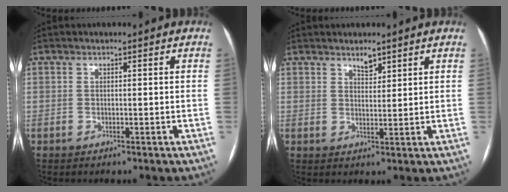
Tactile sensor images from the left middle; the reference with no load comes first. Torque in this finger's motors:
{"motor_torque": [0.20, -0.17, 0.00, -0.01]}